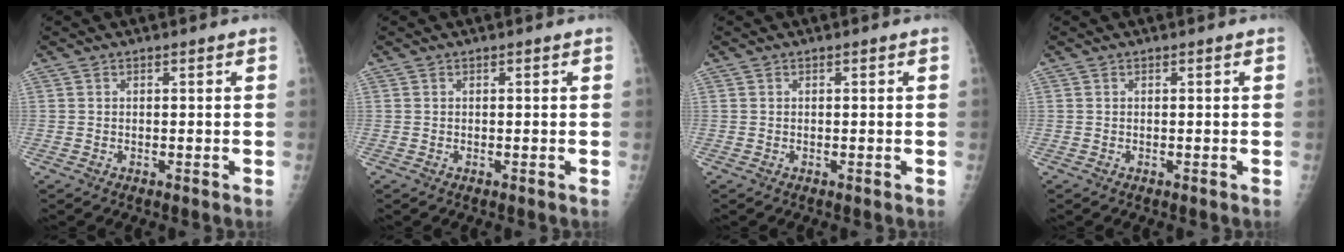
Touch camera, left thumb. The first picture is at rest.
{"total": 0.0}
{"total": 0.0}
{"total": 0.0}